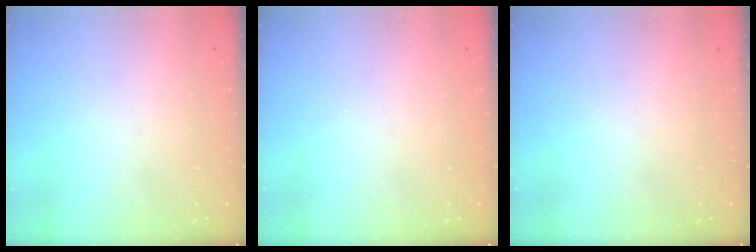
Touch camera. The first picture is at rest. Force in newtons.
{"total": 0.0}
{"total": 0.0}